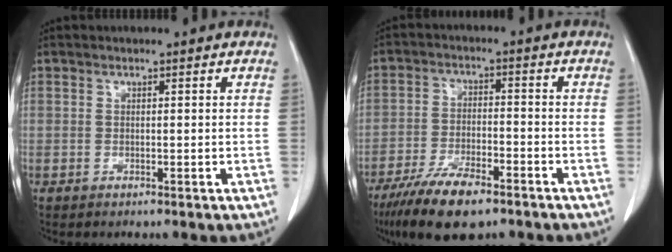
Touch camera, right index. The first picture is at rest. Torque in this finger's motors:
{"motor_torque": [-0.03, -0.12, 0.24, 0.05]}